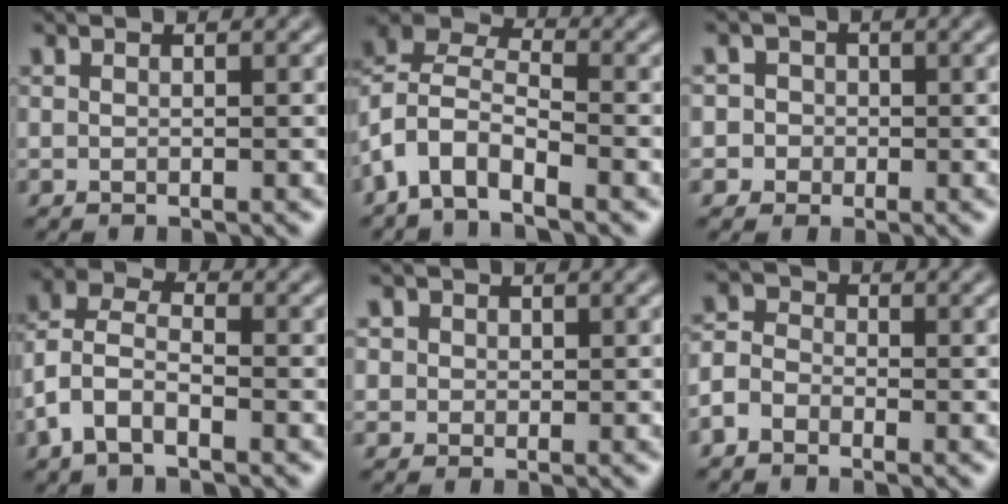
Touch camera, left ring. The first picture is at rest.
{"total": 6.1, "force": [-3.7, 3.0, 3.8], "torque": [-0.074, 0.005, -0.088]}
{"total": 3.5, "force": [-0.1, 3.4, 0.6], "torque": [0.027, 0.021, -0.021]}
{"total": 4.6, "force": [-1.9, 2.6, 3.4], "torque": [-0.076, 0.007, -0.050]}
{"total": 2.6, "force": [1.2, 2.1, 0.8], "torque": [-0.010, 0.006, 0.020]}
{"total": 2.7, "force": [-1.7, 1.8, 1.1], "torque": [-0.026, 0.002, -0.045]}